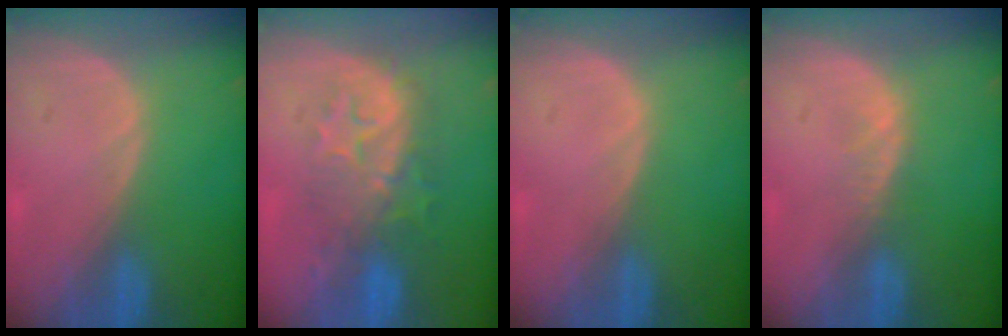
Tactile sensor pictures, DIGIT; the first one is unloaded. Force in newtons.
{"total": 8.4, "press": 8.3, "slide": 1.4}
{"total": 0.0}
{"total": 1.5, "press": 1.5, "slide": 0.2}